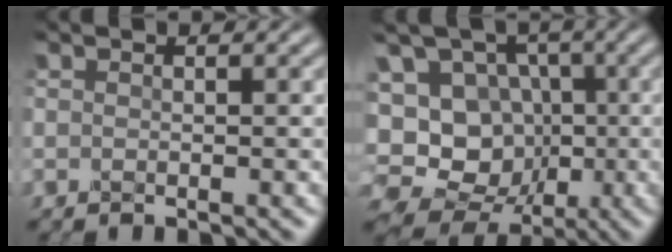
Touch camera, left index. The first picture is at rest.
{"total": 15.3, "force": [-3.0, 13.6, 6.4], "torque": [-0.158, 0.019, -0.053]}